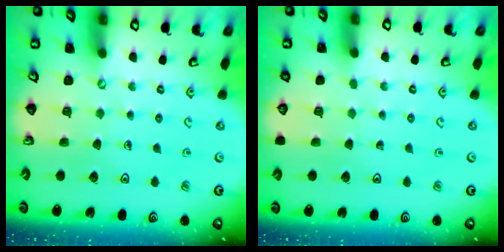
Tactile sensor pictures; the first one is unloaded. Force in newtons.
{"total": 0.0}